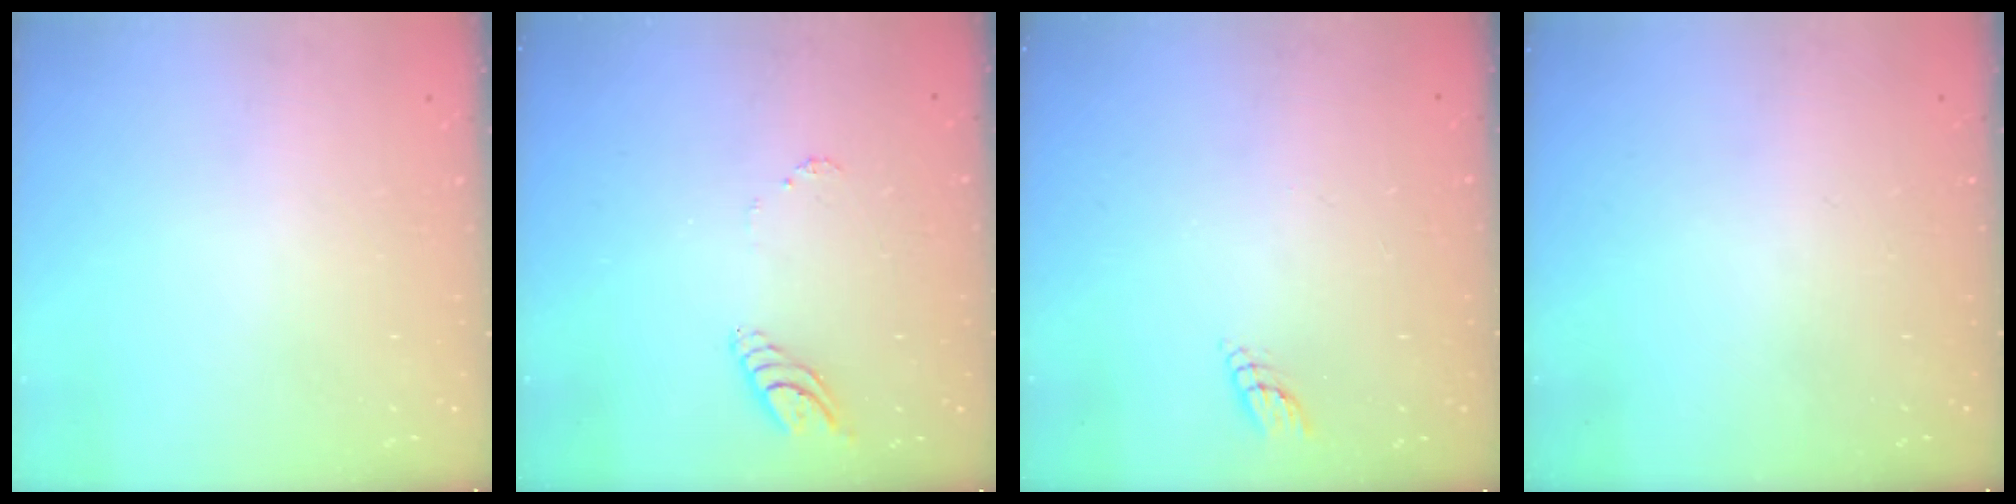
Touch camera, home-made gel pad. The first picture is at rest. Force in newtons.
{"total": 6.2, "press": 6.1, "slide": 0.5}
{"total": 3.1, "press": 3.1, "slide": 0.3}
{"total": 0.0}